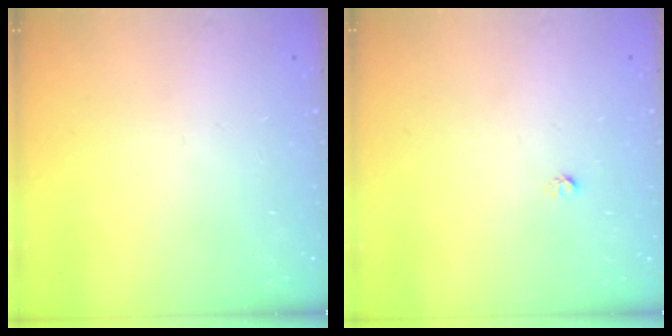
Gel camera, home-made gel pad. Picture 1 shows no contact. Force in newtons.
{"total": 1.6, "press": 1.5, "slide": 0.1}